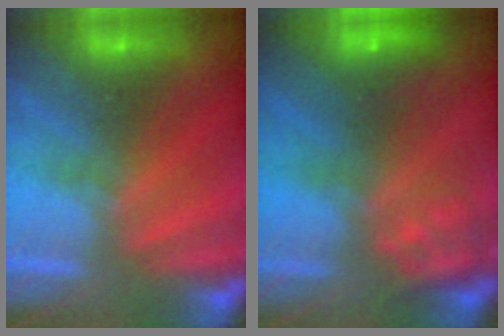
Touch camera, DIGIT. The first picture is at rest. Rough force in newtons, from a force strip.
{"total": 7.3}